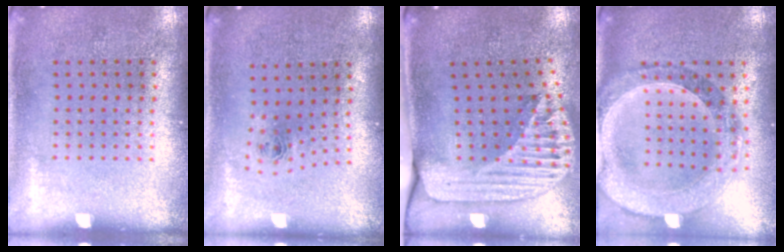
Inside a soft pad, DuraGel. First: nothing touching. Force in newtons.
{"total": 0.8, "press": 0.3, "slide": 0.7}
{"total": 2.5, "press": 1.7, "slide": 1.9}
{"total": 1.4, "press": 1.4, "slide": 0.3}